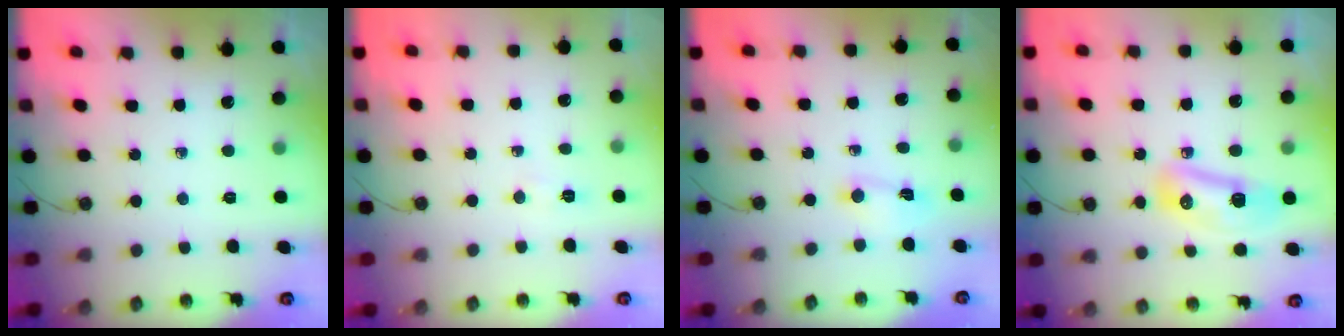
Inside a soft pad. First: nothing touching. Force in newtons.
{"total": 3.0, "press": 3.0, "slide": 0.5}
{"total": 2.7, "press": 2.7, "slide": 0.3}
{"total": 9.7, "press": 9.6, "slide": 1.2}